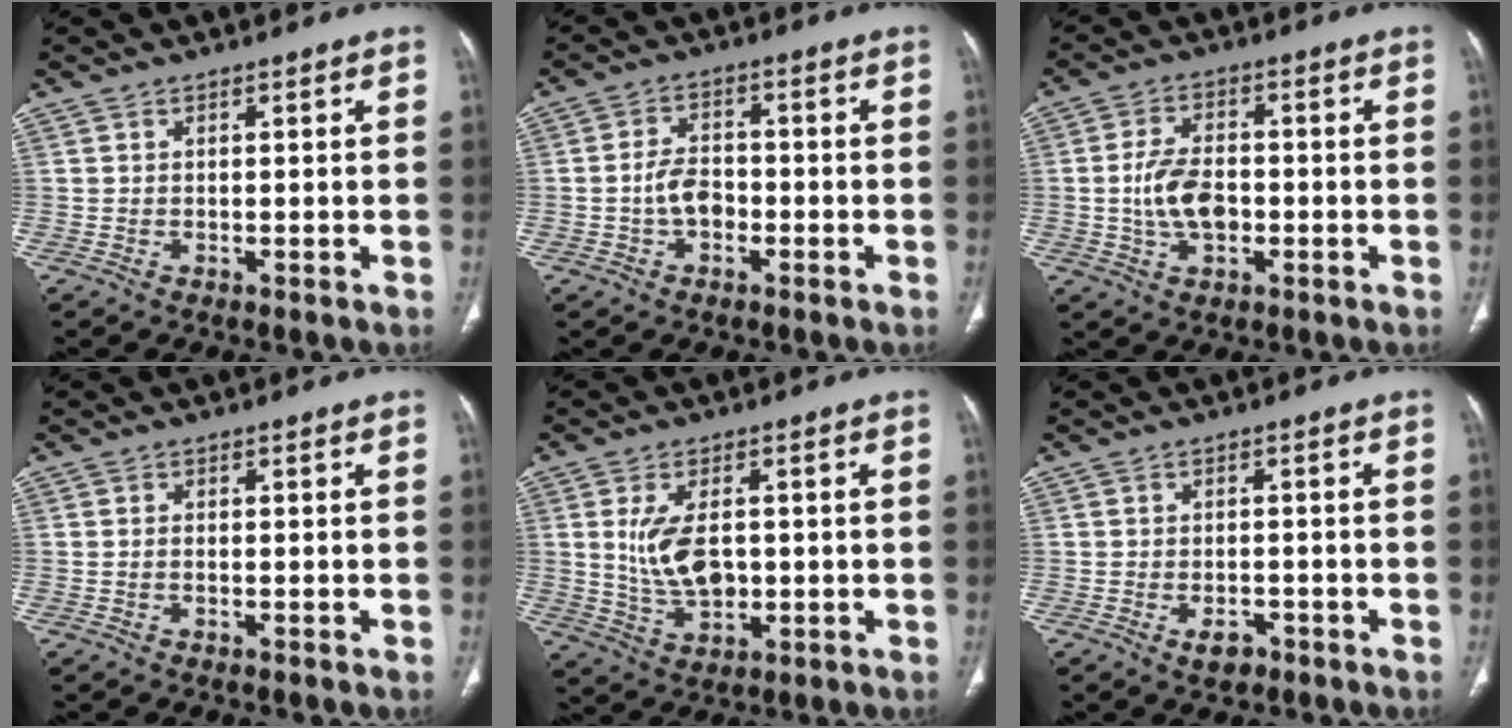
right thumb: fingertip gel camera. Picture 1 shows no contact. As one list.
[{"total": 5.0, "force": [-1.5, 3.3, 3.5], "torque": [-0.053, 0.021, -0.030]}, {"total": 8.0, "force": [-1.2, 4.8, 6.3], "torque": [-0.112, 0.011, -0.022]}, {"total": 0.6, "force": [-0.2, 0.3, 0.5], "torque": [-0.012, 0.000, -0.004]}, {"total": 8.5, "force": [0.6, 4.8, 7.0], "torque": [-0.128, -0.006, 0.021]}, {"total": 3.0, "force": [-1.7, 1.8, 1.8], "torque": [-0.024, 0.007, -0.021]}]